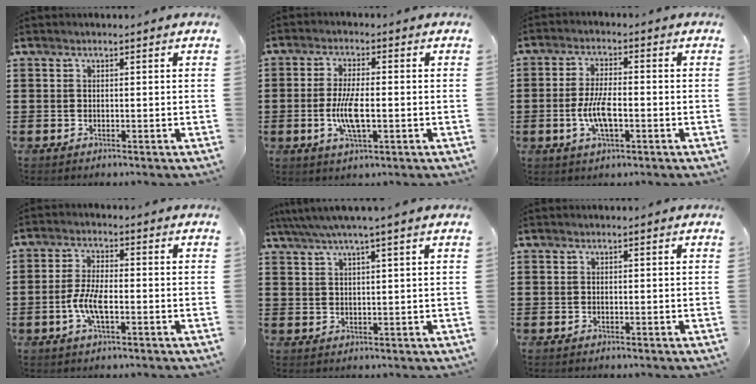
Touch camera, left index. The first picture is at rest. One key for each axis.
{"total": 6.4, "fx": -1.2, "fy": 1.9, "fz": 6.0, "tx": -0.130, "ty": -0.007, "tz": -0.028}
{"total": 6.5, "fx": -1.6, "fy": 2.2, "fz": 5.9, "tx": -0.127, "ty": -0.003, "tz": -0.033}
{"total": 5.5, "fx": -1.7, "fy": 1.9, "fz": 4.9, "tx": -0.117, "ty": -0.005, "tz": -0.040}
{"total": 3.1, "fx": 2.2, "fy": -0.4, "fz": 2.2, "tx": -0.047, "ty": -0.002, "tz": 0.037}
{"total": 0.0}